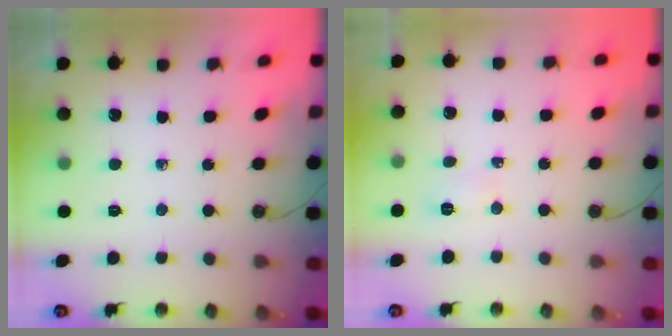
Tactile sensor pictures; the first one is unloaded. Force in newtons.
{"total": 2.6, "press": 2.5, "slide": 0.8}